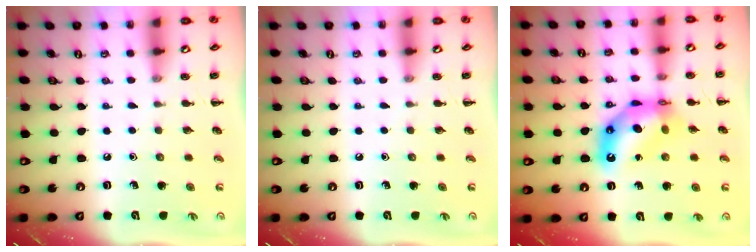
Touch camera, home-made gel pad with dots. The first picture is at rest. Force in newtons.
{"total": 0.0}
{"total": 12.4, "press": 11.8, "slide": 3.8}